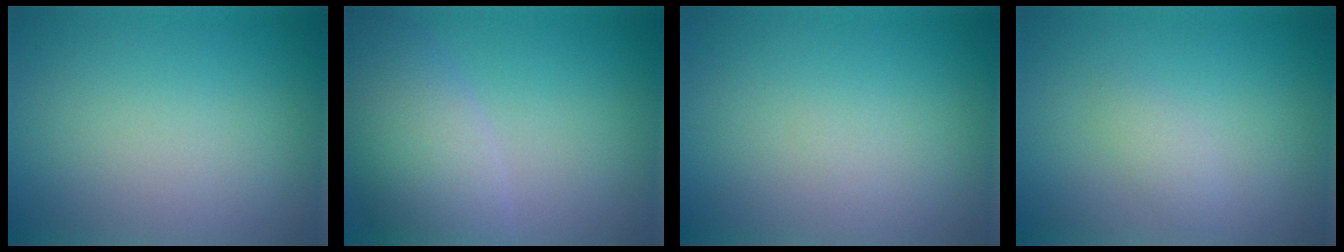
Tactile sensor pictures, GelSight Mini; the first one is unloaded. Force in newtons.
{"total": 7.0, "press": 7.0, "slide": 0.6}
{"total": 0.0}
{"total": 1.2, "press": 1.2, "slide": 0.0}